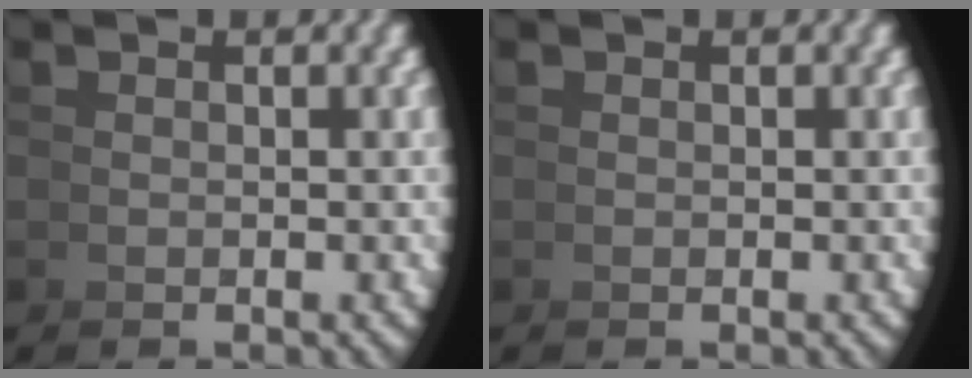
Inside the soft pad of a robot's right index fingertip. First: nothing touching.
{"total": 0.0}